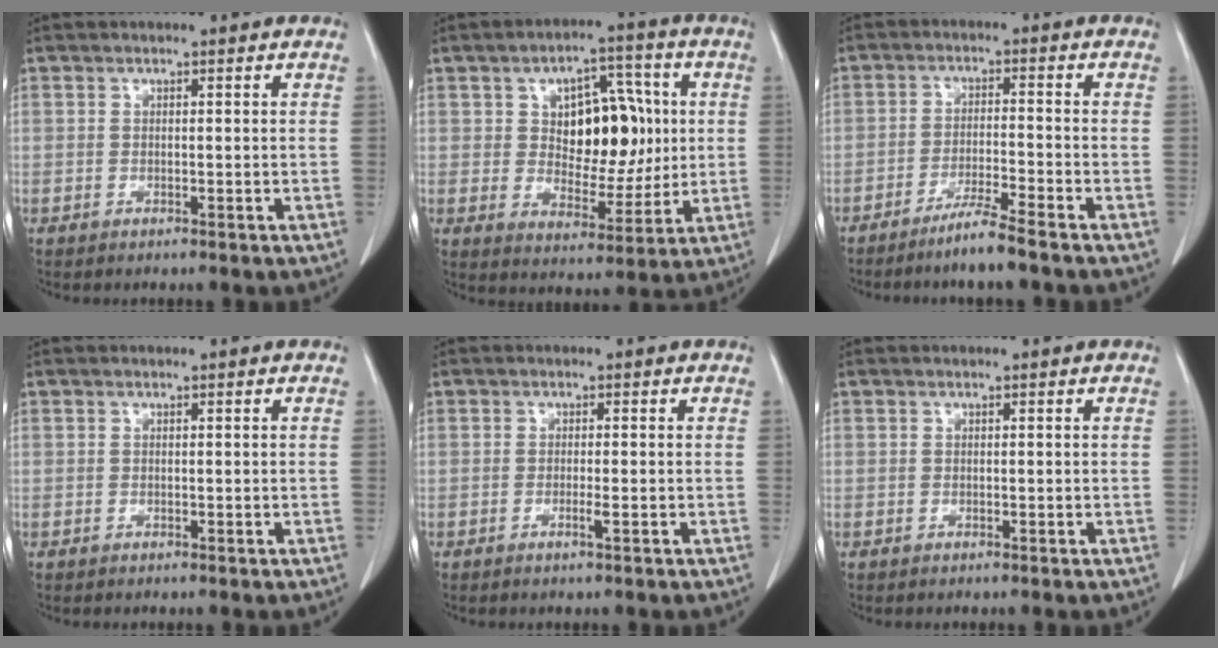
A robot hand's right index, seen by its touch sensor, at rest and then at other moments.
{"total": 12.8, "force": [2.0, 7.0, 10.5], "torque": [-0.152, 0.022, 0.039]}
{"total": 5.2, "force": [-4.1, -0.9, 3.0], "torque": [-0.056, -0.014, -0.082]}
{"total": 0.0}
{"total": 1.2, "force": [-0.6, -0.2, 1.1], "torque": [-0.022, -0.002, -0.011]}
{"total": 0.0}